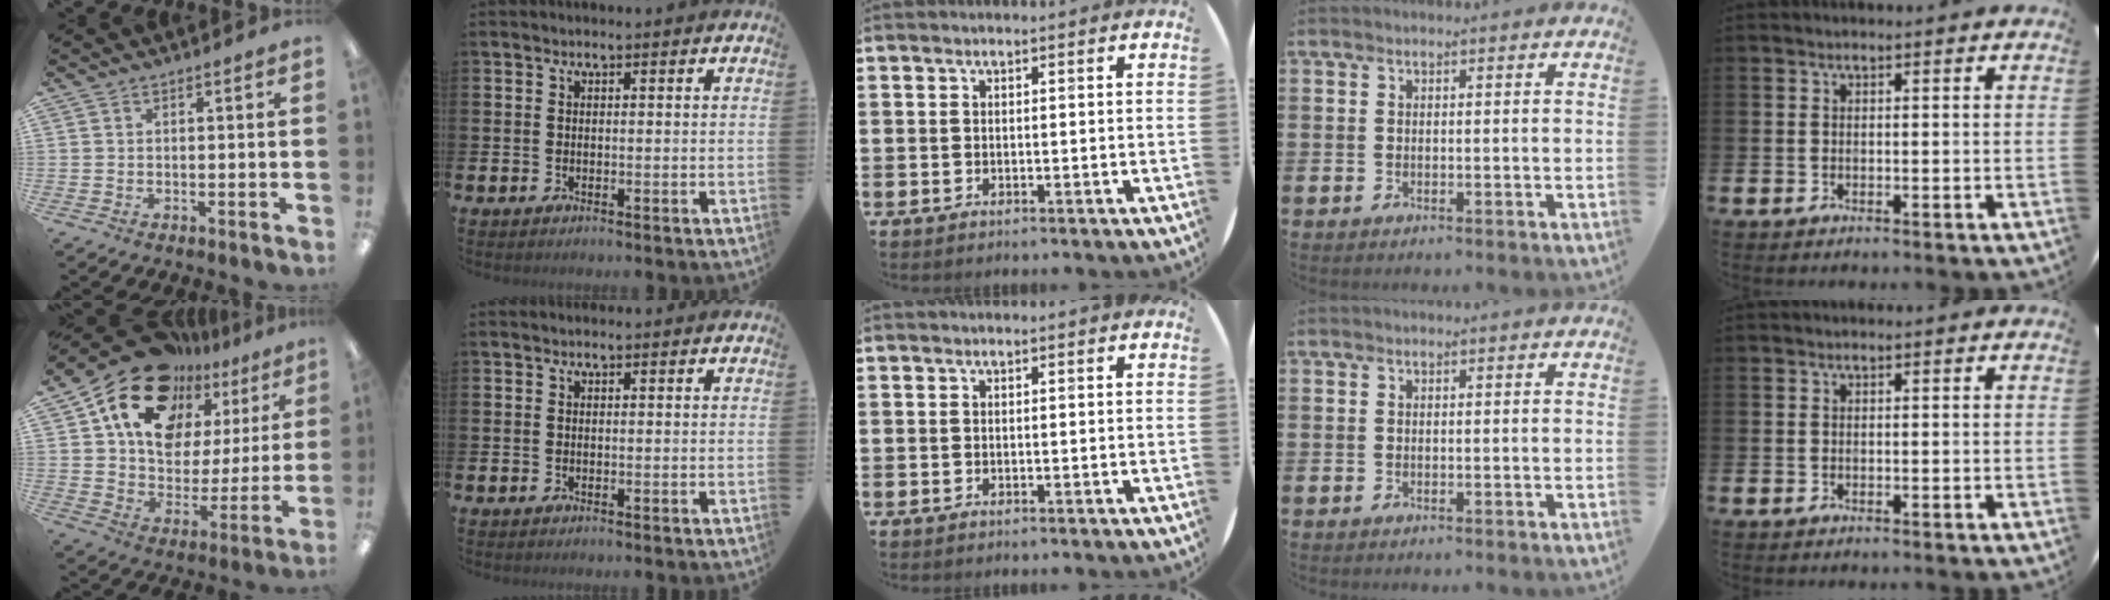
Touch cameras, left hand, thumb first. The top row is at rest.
{"thumb": {"total": 19.4, "force": [13.1, 11.8, 8.1], "torque": [-0.153, -0.078, 0.234]}}